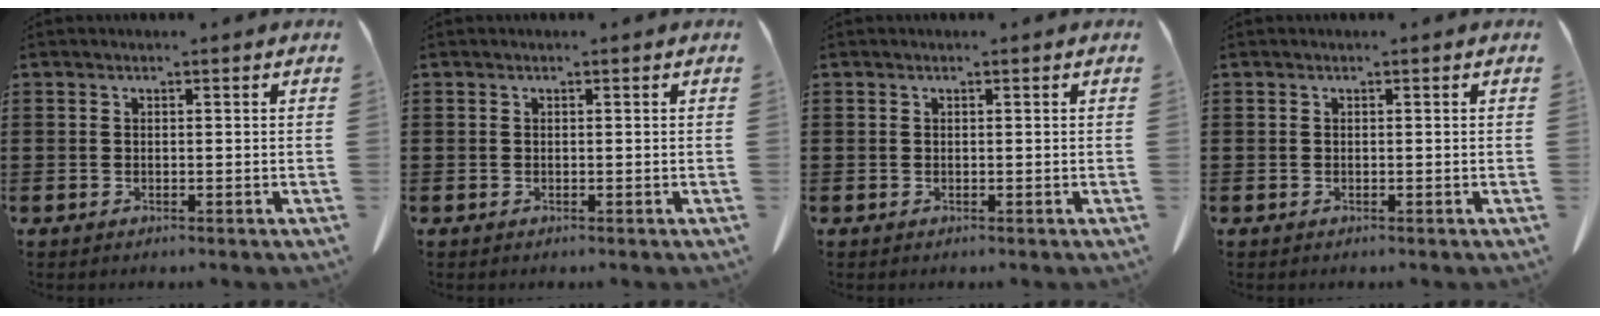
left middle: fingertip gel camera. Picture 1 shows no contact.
{"total": 0.0}
{"total": 0.0}
{"total": 0.0}